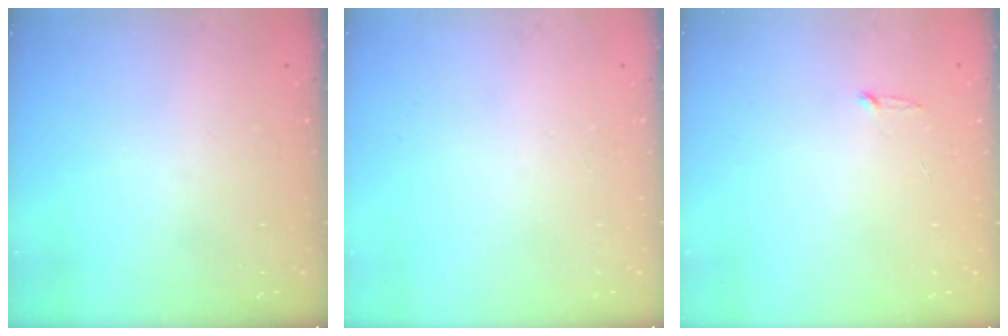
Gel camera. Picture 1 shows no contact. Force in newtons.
{"total": 0.0}
{"total": 2.5, "press": 2.5, "slide": 0.2}